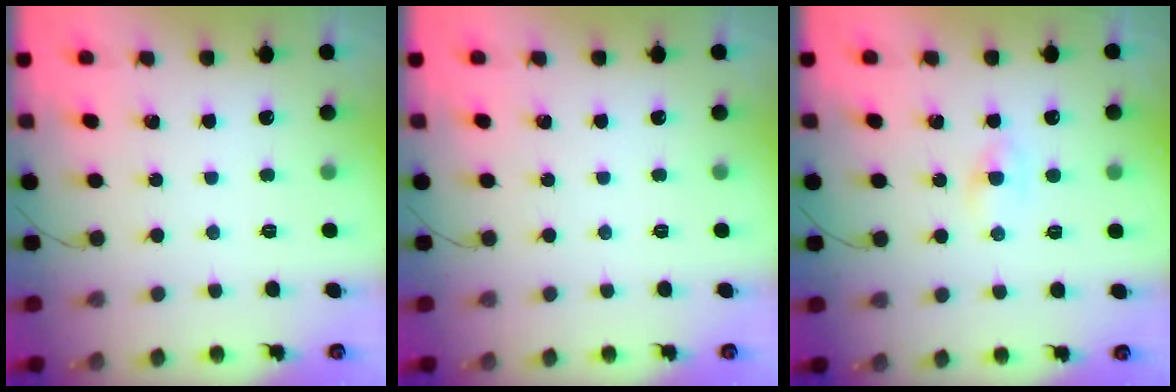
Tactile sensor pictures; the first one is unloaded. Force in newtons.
{"total": 0.0}
{"total": 1.2, "press": 1.0, "slide": 0.6}